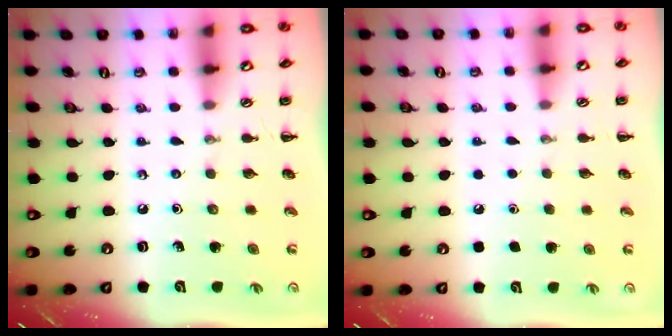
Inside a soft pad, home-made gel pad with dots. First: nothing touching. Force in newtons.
{"total": 1.7, "press": 1.7, "slide": 0.1}